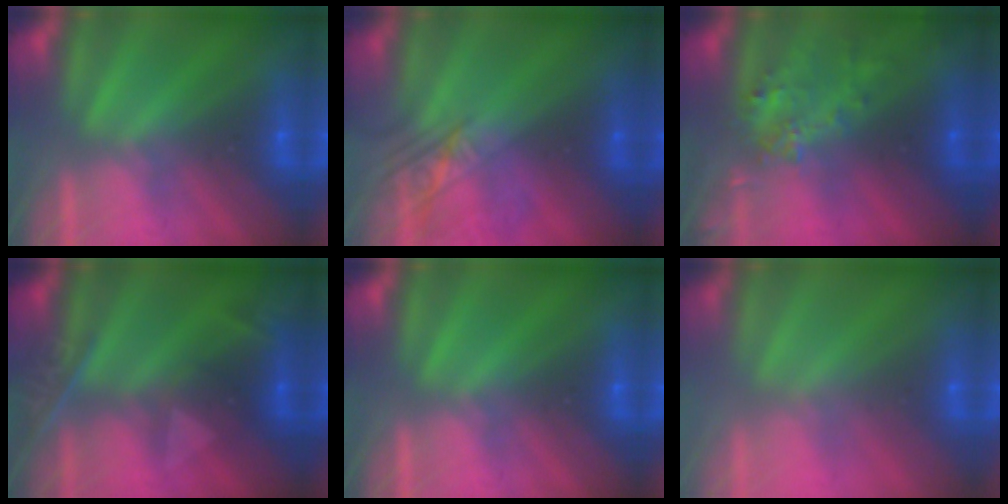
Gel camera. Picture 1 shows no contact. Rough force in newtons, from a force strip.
{"total": 2.4}
{"total": 3.3}
{"total": 2.4}
{"total": 0.0}
{"total": 2.3}